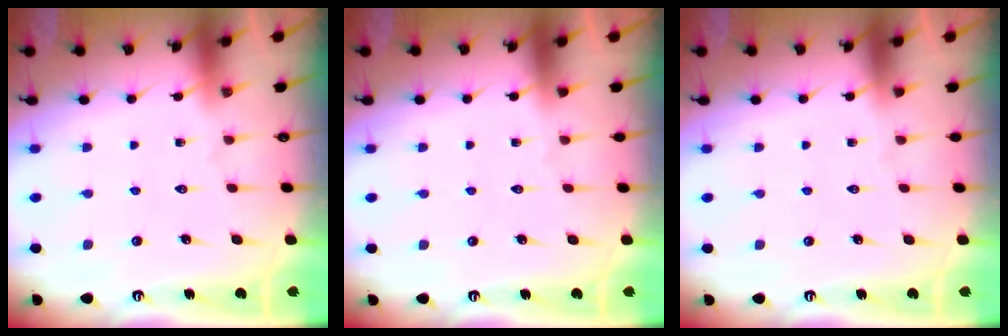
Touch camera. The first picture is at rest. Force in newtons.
{"total": 0.0}
{"total": 0.0}